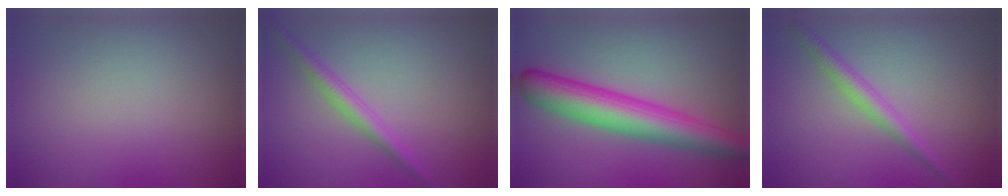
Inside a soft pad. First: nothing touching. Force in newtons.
{"total": 2.1, "press": 2.1, "slide": 0.1}
{"total": 6.8, "press": 6.8, "slide": 0.1}
{"total": 2.2, "press": 2.2, "slide": 0.1}